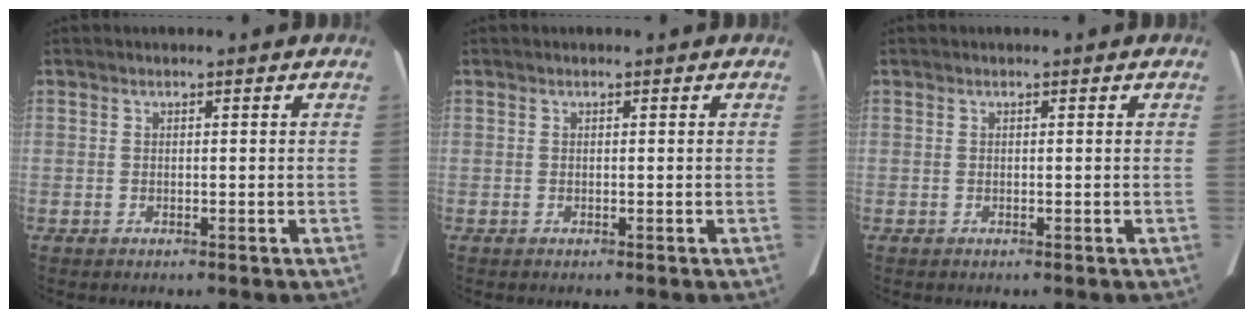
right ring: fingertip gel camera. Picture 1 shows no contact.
{"total": 0.0}
{"total": 0.0}